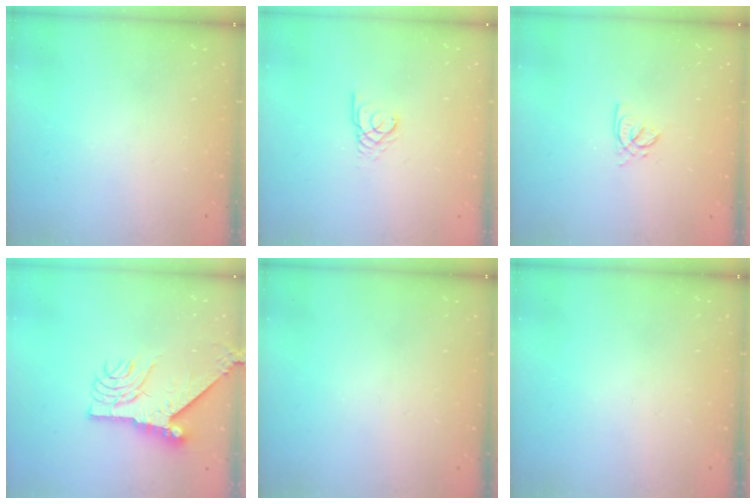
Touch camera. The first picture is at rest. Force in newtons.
{"total": 2.6, "press": 2.6, "slide": 0.1}
{"total": 2.6, "press": 2.6, "slide": 0.2}
{"total": 11.1, "press": 11.1, "slide": 1.3}
{"total": 0.0}
{"total": 0.0}